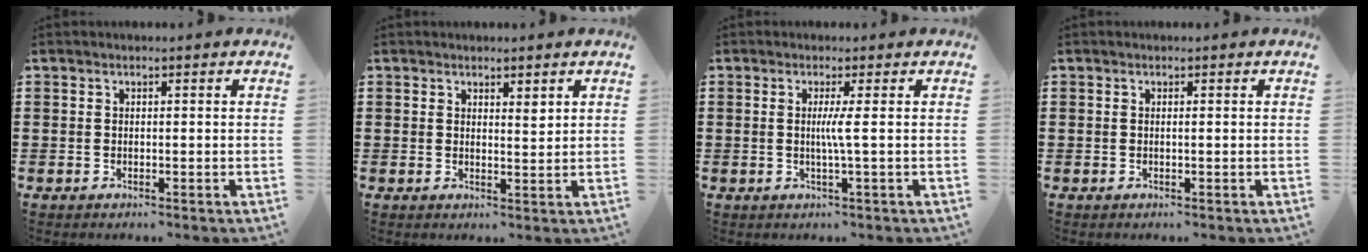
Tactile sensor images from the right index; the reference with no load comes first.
{"total": 1.9, "force": [1.6, 0.6, 0.8], "torque": [-0.010, 0.000, 0.028]}
{"total": 2.7, "force": [0.0, -0.8, 2.6], "torque": [-0.049, -0.009, -0.005]}
{"total": 0.0}